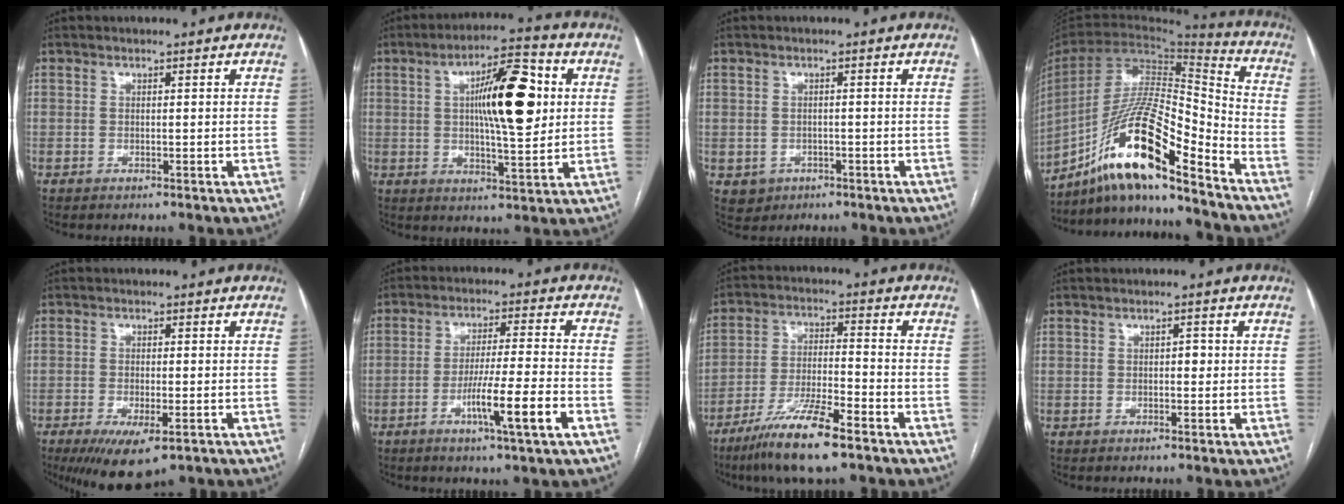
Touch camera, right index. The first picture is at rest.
{"total": 13.5, "force": [2.5, 2.9, 12.9], "torque": [-0.208, 0.018, 0.038]}
{"total": 3.1, "force": [-1.2, 2.8, 0.6], "torque": [-0.005, 0.004, -0.010]}
{"total": 19.2, "force": [-13.6, 2.0, 13.4], "torque": [-0.277, 0.003, -0.248]}
{"total": 8.2, "force": [-4.8, 2.4, 6.2], "torque": [-0.098, -0.019, -0.074]}
{"total": 9.8, "force": [-4.1, -0.7, 8.8], "torque": [-0.154, -0.010, -0.072]}
{"total": 12.0, "force": [-8.1, 1.1, 8.8], "torque": [-0.173, -0.025, -0.147]}
{"total": 1.1, "force": [0.0, 0.7, 0.9], "torque": [-0.007, 0.004, -0.003]}